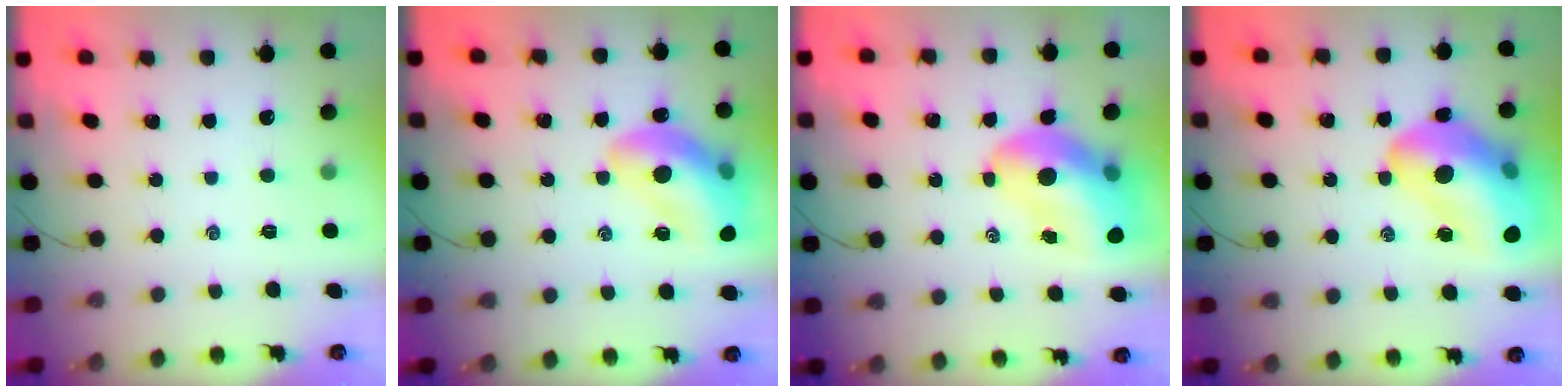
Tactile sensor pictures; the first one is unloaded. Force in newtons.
{"total": 18.1, "press": 17.9, "slide": 3.1}
{"total": 15.6, "press": 14.9, "slide": 4.6}
{"total": 24.0, "press": 23.4, "slide": 5.0}